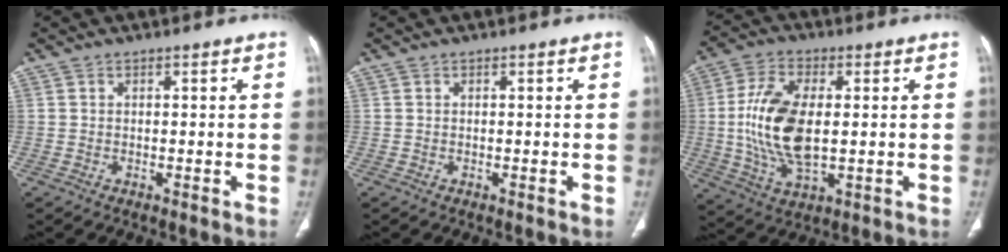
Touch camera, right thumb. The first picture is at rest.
{"total": 0.0}
{"total": 14.5, "force": [0.3, 7.3, 12.5], "torque": [-0.255, -0.005, 0.010]}